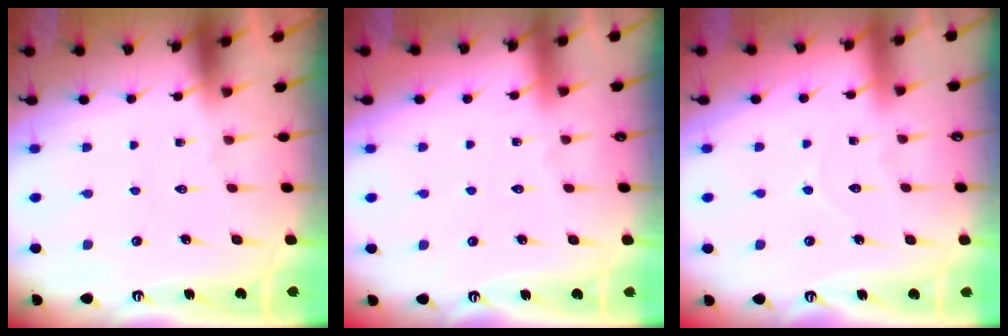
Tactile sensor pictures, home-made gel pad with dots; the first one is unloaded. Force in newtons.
{"total": 4.2, "press": 4.2, "slide": 0.5}
{"total": 2.8, "press": 2.8, "slide": 0.3}